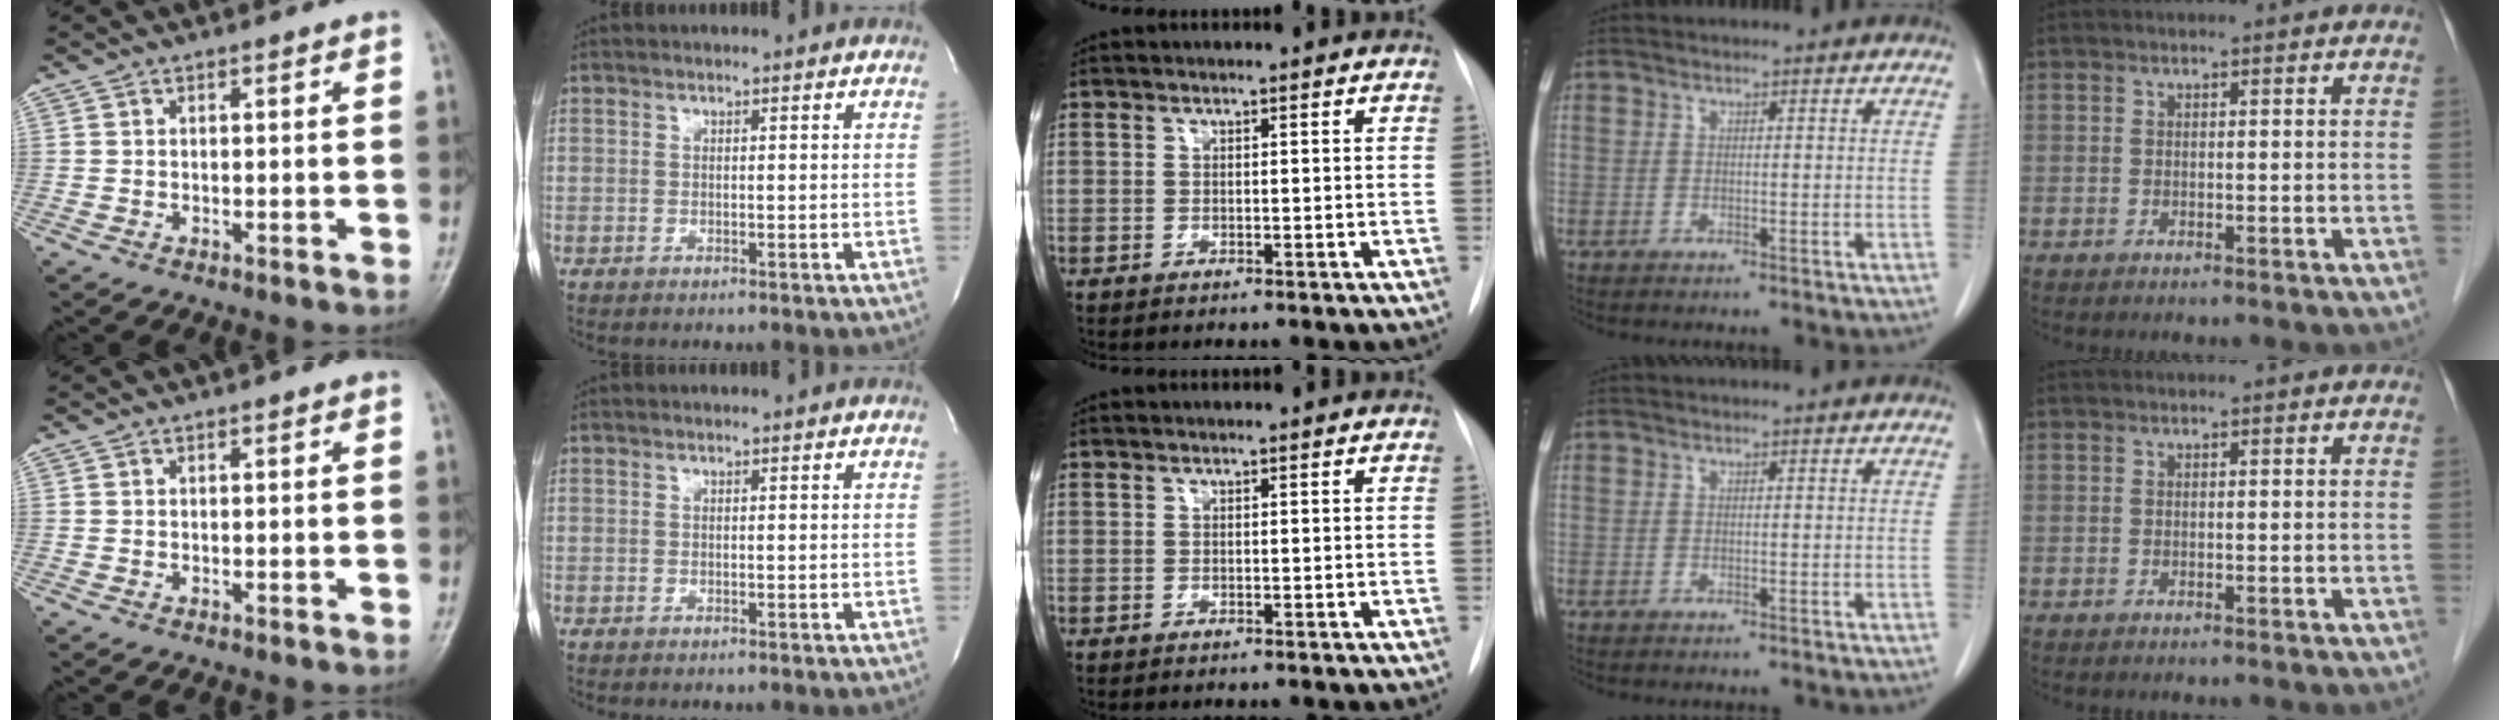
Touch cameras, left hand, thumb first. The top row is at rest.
{}